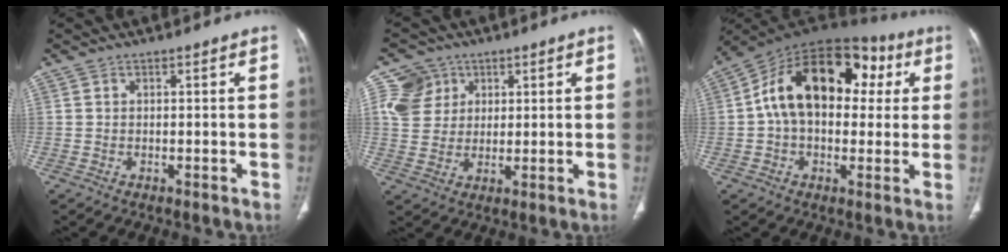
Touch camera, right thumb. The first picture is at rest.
{"total": 8.0, "force": [3.0, 7.1, 2.2], "torque": [-0.016, -0.003, 0.059]}
{"total": 21.2, "force": [3.9, 13.5, 15.8], "torque": [-0.228, 0.043, 0.050]}